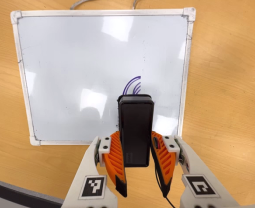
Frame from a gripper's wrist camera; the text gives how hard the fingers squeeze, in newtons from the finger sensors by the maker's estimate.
{"total": 6.6, "left": 5.5, "right": 7.7}